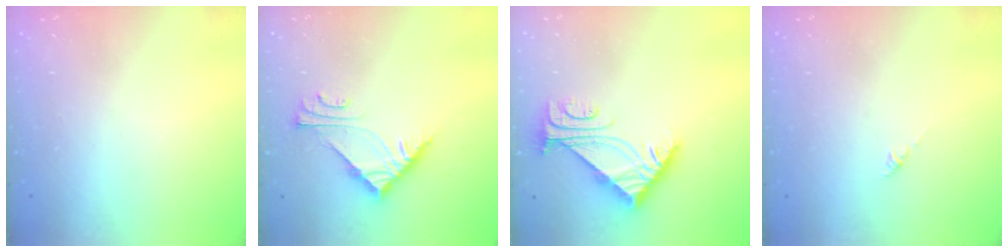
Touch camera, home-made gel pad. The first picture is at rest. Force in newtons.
{"total": 7.3, "press": 7.3, "slide": 0.5}
{"total": 5.6, "press": 5.5, "slide": 0.8}
{"total": 0.0}